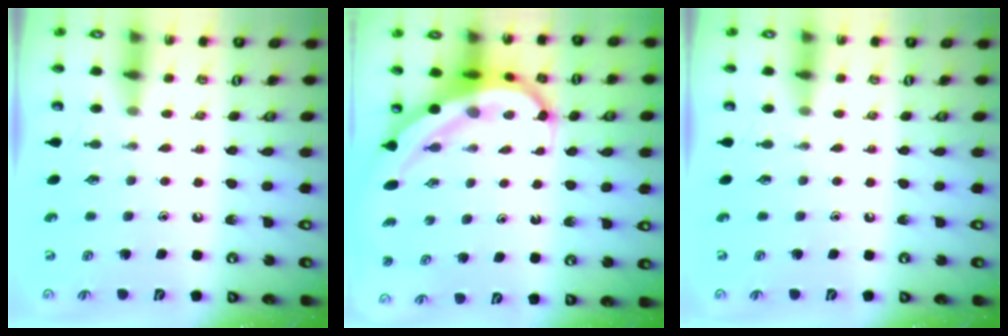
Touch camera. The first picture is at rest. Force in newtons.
{"total": 8.9, "press": 8.8, "slide": 1.2}
{"total": 0.0}